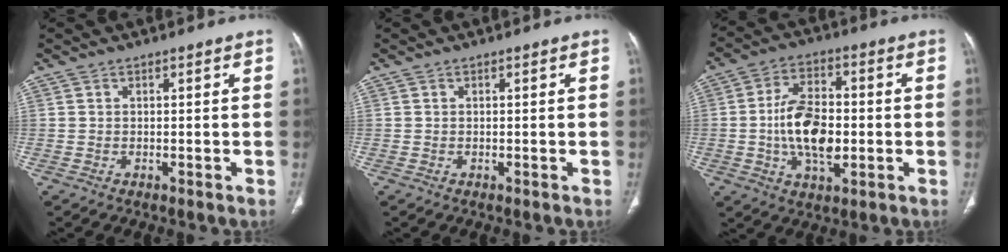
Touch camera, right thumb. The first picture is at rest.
{"total": 0.0}
{"total": 12.8, "force": [-1.4, 7.2, 10.5], "torque": [-0.175, 0.013, -0.027]}